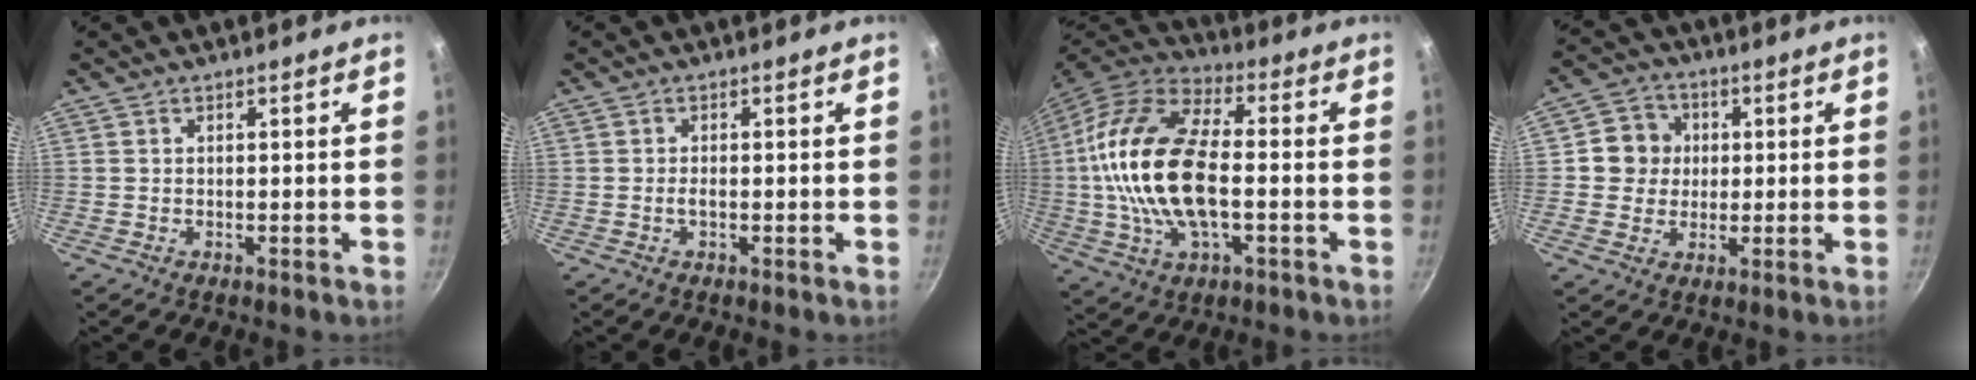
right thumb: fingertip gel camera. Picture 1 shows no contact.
{"total": 1.0, "force": [-0.3, 0.4, 0.9], "torque": [-0.018, 0.002, -0.007]}
{"total": 21.2, "force": [-1.1, 10.6, 18.4], "torque": [-0.353, 0.032, -0.033]}
{"total": 7.1, "force": [0.9, 6.7, 2.1], "torque": [0.007, 0.008, 0.001]}